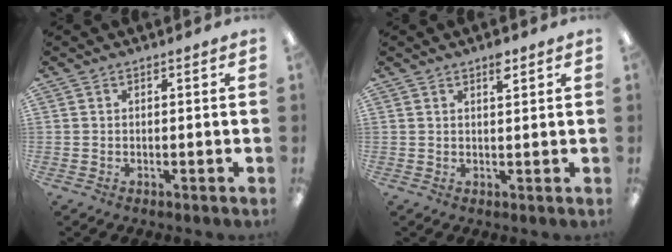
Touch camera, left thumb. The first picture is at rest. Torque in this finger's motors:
{"motor_torque": [0.50, -0.01, 0.52, -0.46, 0.06]}